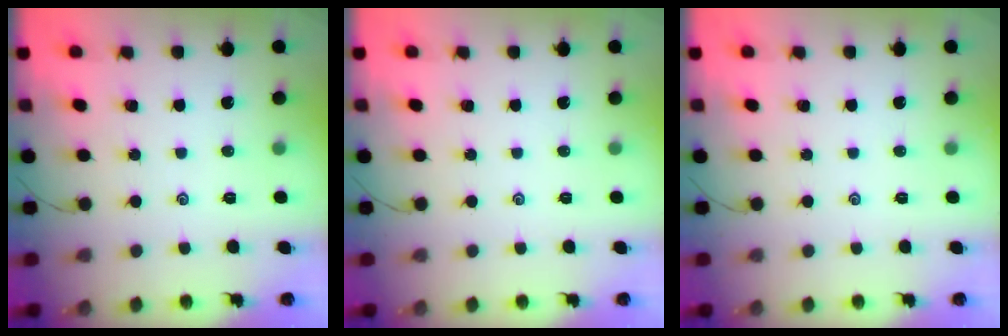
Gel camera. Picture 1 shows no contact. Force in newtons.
{"total": 0.0}
{"total": 0.0}